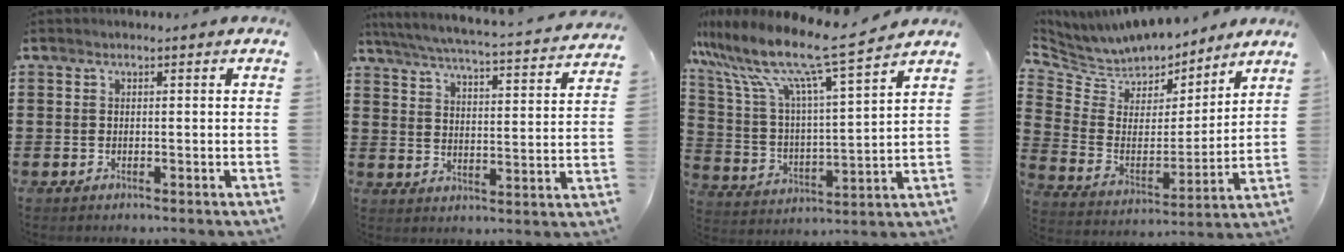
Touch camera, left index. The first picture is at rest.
{"total": 4.7, "force": [4.3, -0.4, 1.7], "torque": [-0.056, -0.036, 0.067]}
{"total": 11.7, "force": [9.7, 0.6, 6.6], "torque": [-0.167, -0.063, 0.161]}
{"total": 6.6, "force": [6.2, 2.3, -0.1], "torque": [-0.044, -0.049, 0.108]}